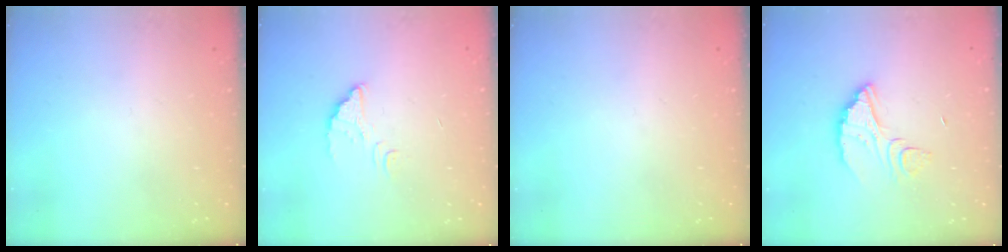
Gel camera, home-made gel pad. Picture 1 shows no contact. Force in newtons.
{"total": 3.1, "press": 3.1, "slide": 0.2}
{"total": 0.0}
{"total": 6.7, "press": 6.7, "slide": 0.4}